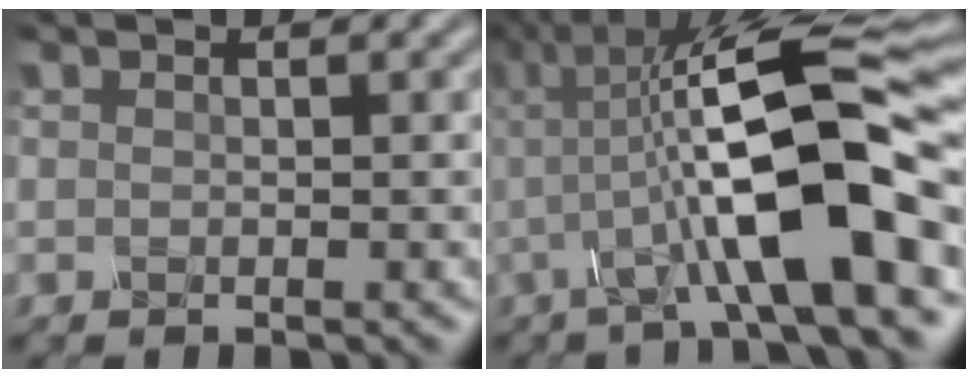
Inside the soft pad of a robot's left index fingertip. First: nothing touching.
{"total": 12.9, "force": [-1.1, 3.2, 12.4], "torque": [-0.199, 0.016, -0.028]}